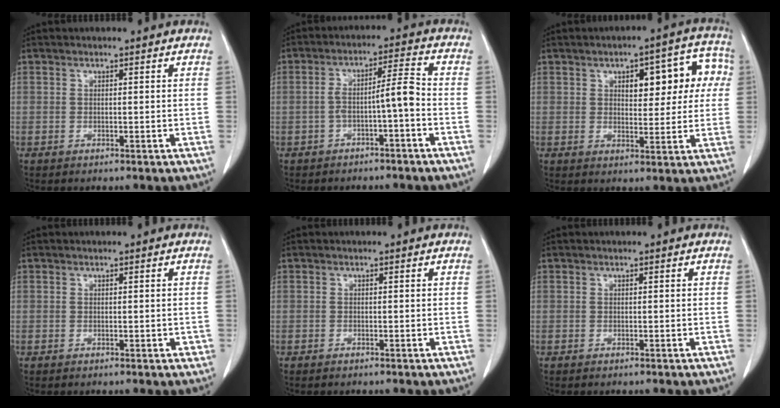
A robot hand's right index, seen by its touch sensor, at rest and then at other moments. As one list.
[{"total": 5.4, "force": [-1.9, 0.2, 5.0], "torque": [-0.090, 0.026, -0.027]}, {"total": 10.3, "force": [2.7, 4.5, 8.8], "torque": [-0.097, 0.035, 0.035]}, {"total": 1.1, "force": [-0.1, 0.6, 0.9], "torque": [-0.010, 0.001, 0.002]}, {"total": 0.0}, {"total": 0.0}]